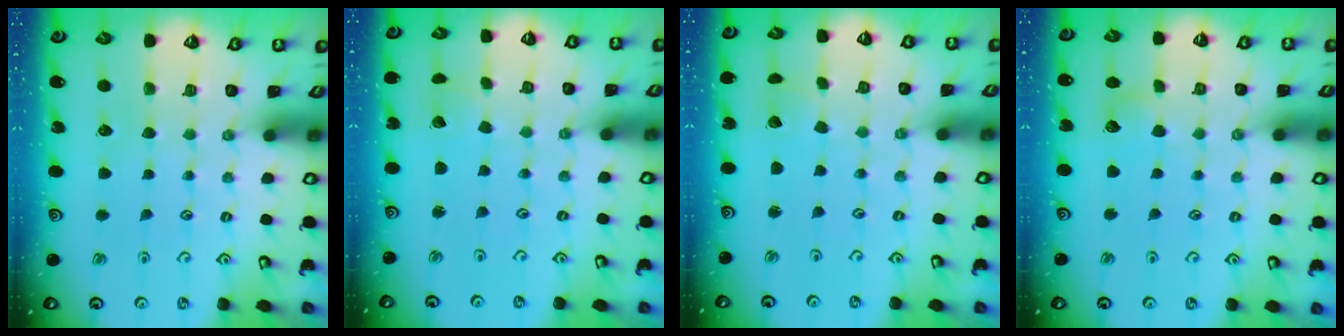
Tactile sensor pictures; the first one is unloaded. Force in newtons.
{"total": 1.9, "press": 1.9, "slide": 0.1}
{"total": 1.9, "press": 1.9, "slide": 0.1}
{"total": 4.6, "press": 4.5, "slide": 0.6}